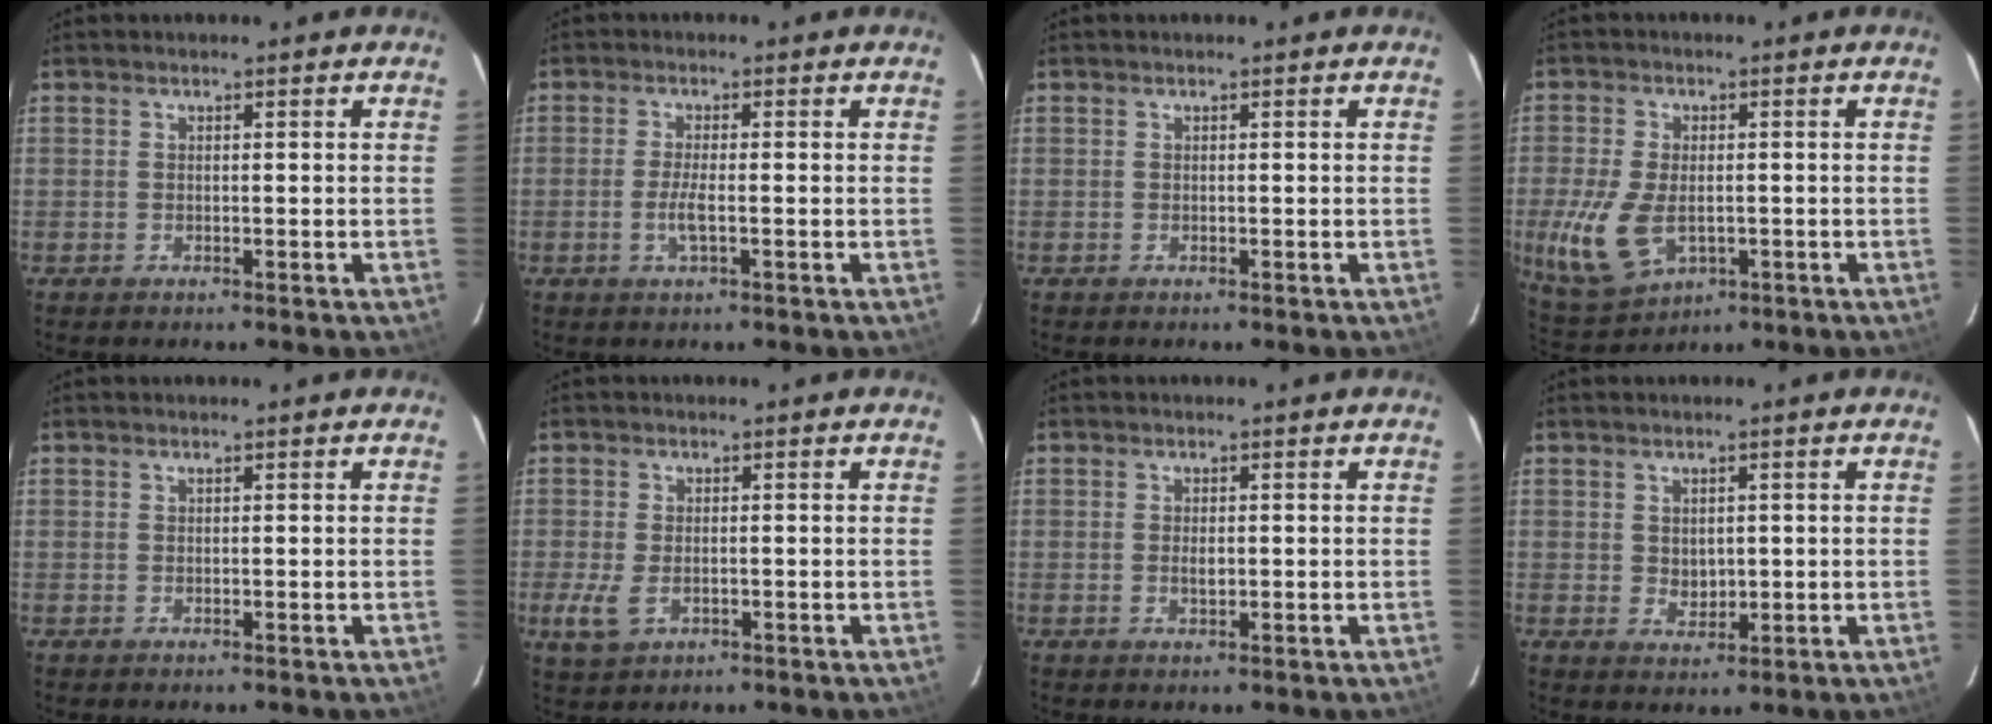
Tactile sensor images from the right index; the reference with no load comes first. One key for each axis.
{"total": 3.2, "fx": -1.0, "fy": 0.3, "fz": 3.0, "tx": -0.062, "ty": -0.004, "tz": -0.019}
{"total": 0.0}
{"total": 11.1, "fx": -2.1, "fy": 6.8, "fz": 8.5, "tx": -0.197, "ty": -0.015, "tz": -0.028}
{"total": 0.0}
{"total": 4.5, "fx": -1.4, "fy": 2.6, "fz": 3.4, "tx": -0.077, "ty": -0.010, "tz": -0.024}
{"total": 1.3, "fx": 0.1, "fy": 1.0, "fz": 0.8, "tx": -0.012, "ty": -0.001, "tz": 0.004}
{"total": 2.8, "fx": 0.5, "fy": 2.3, "fz": 1.4, "tx": -0.021, "ty": -0.001, "tz": 0.015}